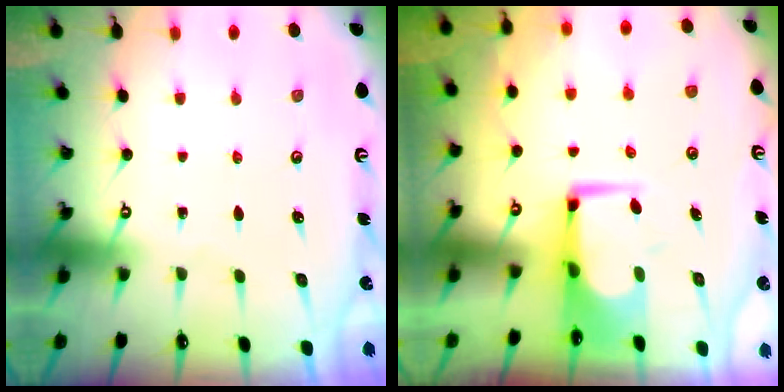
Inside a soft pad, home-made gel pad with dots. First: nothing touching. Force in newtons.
{"total": 0.0}